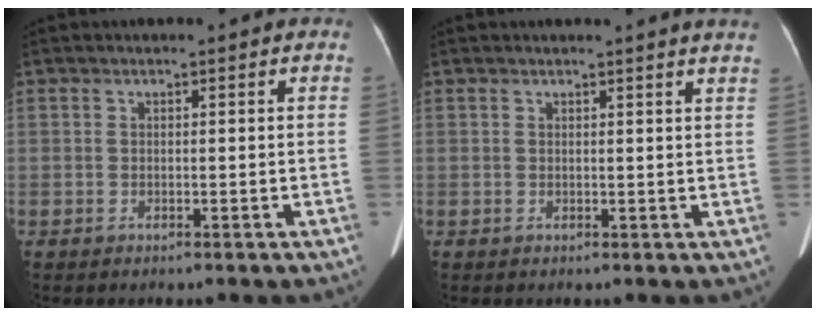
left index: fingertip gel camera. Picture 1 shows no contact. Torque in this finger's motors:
{"motor_torque": [-0.12, -0.12, -0.09, -0.03]}